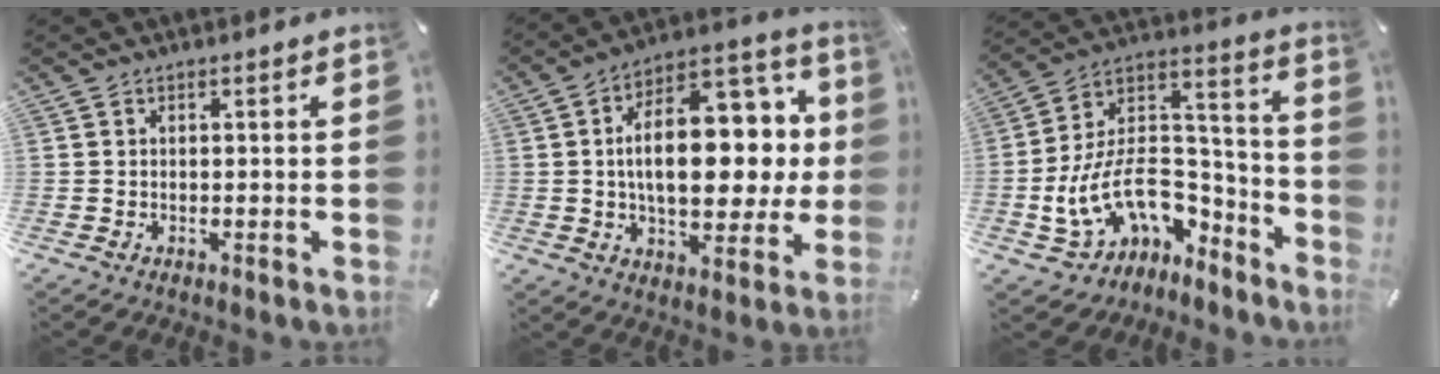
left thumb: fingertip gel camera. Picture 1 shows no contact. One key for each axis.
{"total": 21.9, "fx": 2.6, "fy": 12.2, "fz": 18.0, "tx": -0.279, "ty": -0.009, "tz": 0.043}
{"total": 15.0, "fx": -4.9, "fy": 11.0, "fz": 9.1, "tx": -0.160, "ty": -0.001, "tz": -0.078}